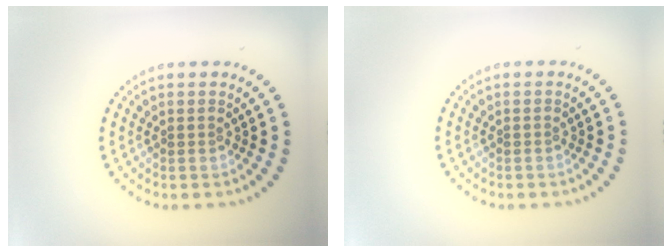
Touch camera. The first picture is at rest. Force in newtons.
{"total": 0.0}